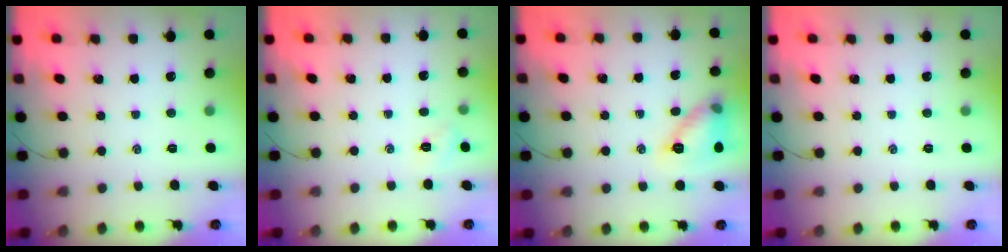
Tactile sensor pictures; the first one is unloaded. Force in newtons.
{"total": 2.2, "press": 2.2, "slide": 0.6}
{"total": 12.0, "press": 12.0, "slide": 0.4}
{"total": 0.0}